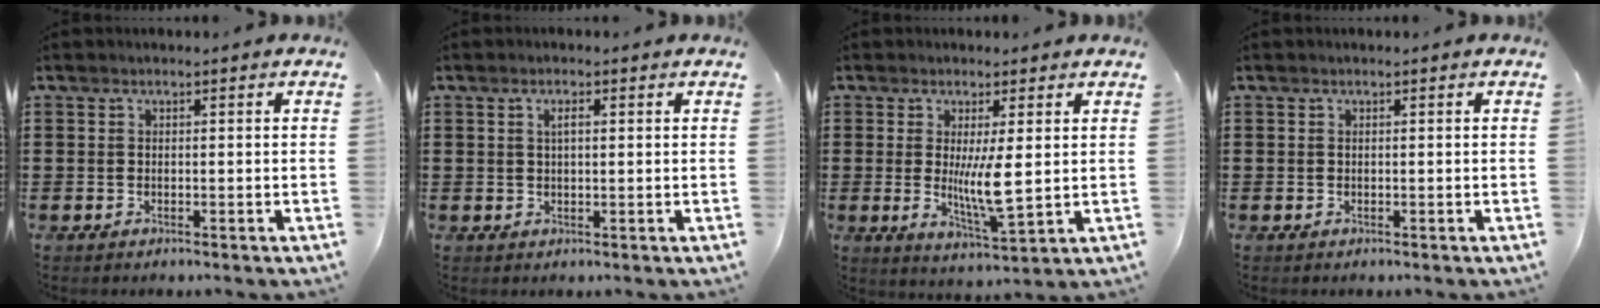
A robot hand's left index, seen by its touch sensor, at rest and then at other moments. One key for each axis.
{"total": 1.4, "fx": 0.4, "fy": 0.4, "fz": 1.2, "tx": -0.025, "ty": 0.004, "tz": 0.006}
{"total": 6.6, "fx": 0.8, "fy": 1.3, "fz": 6.4, "tx": -0.112, "ty": -0.014, "tz": 0.008}
{"total": 0.0}